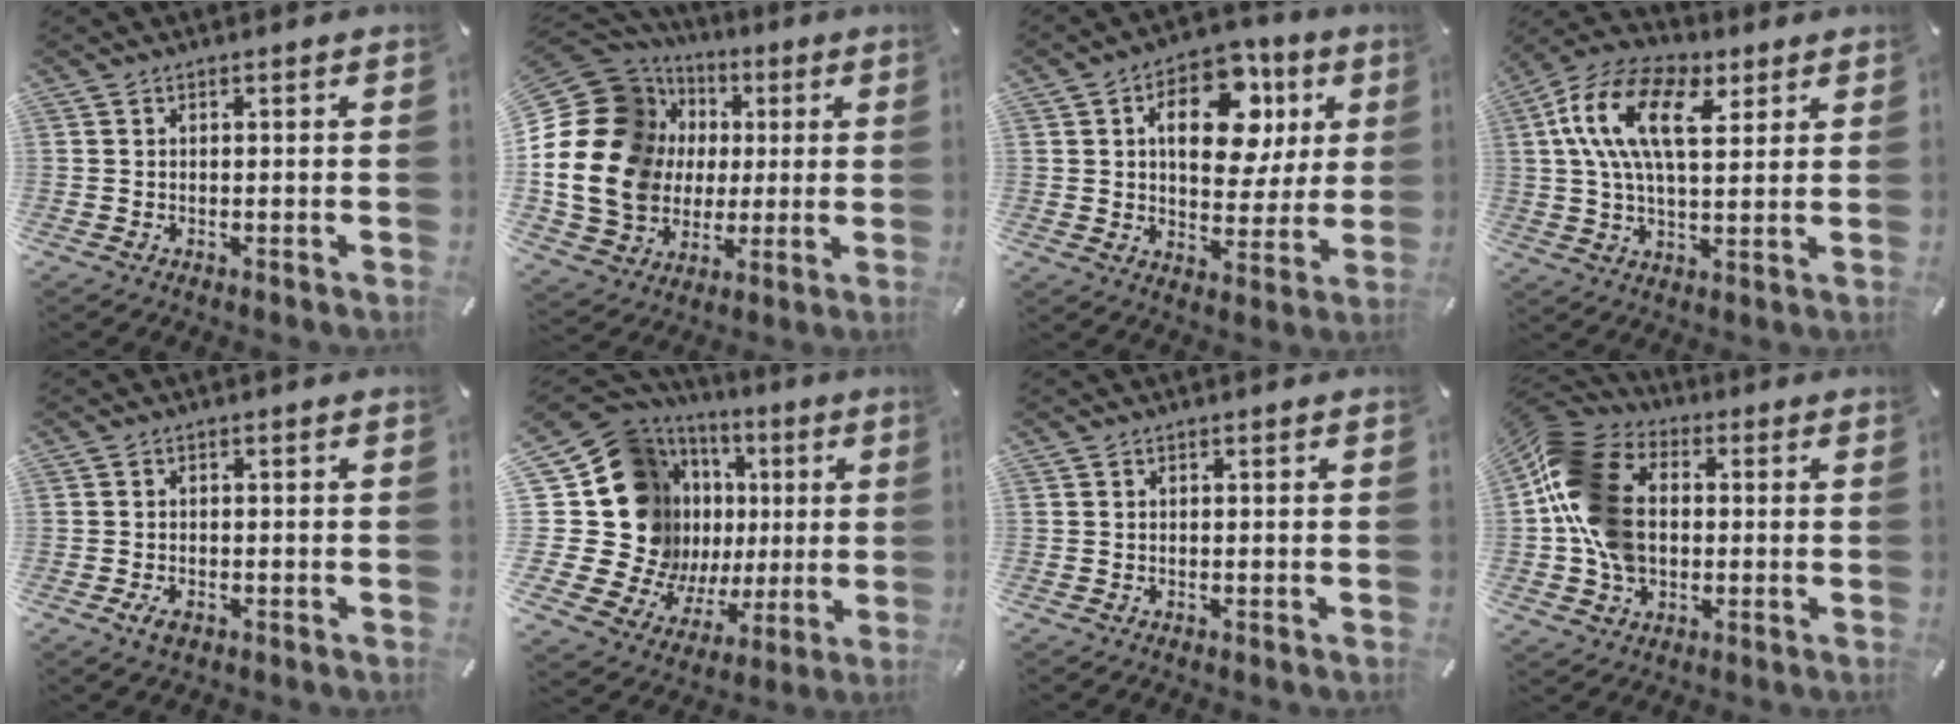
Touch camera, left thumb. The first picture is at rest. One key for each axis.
{"total": 22.1, "fx": 2.6, "fy": 18.6, "fz": 11.7, "tx": -0.260, "ty": -0.025, "tz": 0.055}
{"total": 16.6, "fx": 5.9, "fy": 10.4, "fz": 11.5, "tx": -0.154, "ty": -0.014, "tz": 0.097}
{"total": 16.6, "fx": 6.2, "fy": 9.0, "fz": 12.5, "tx": -0.267, "ty": 0.003, "tz": 0.111}
{"total": 3.4, "fx": -1.7, "fy": 2.1, "fz": 2.0, "tx": -0.047, "ty": 0.002, "tz": -0.032}
{"total": 26.5, "fx": 4.1, "fy": 20.5, "fz": 16.2, "tx": -0.309, "ty": -0.070, "tz": 0.122}
{"total": 0.0}
{"total": 16.9, "fx": -0.7, "fy": 13.0, "fz": 10.7, "tx": -0.245, "ty": 0.015, "tz": -0.014}